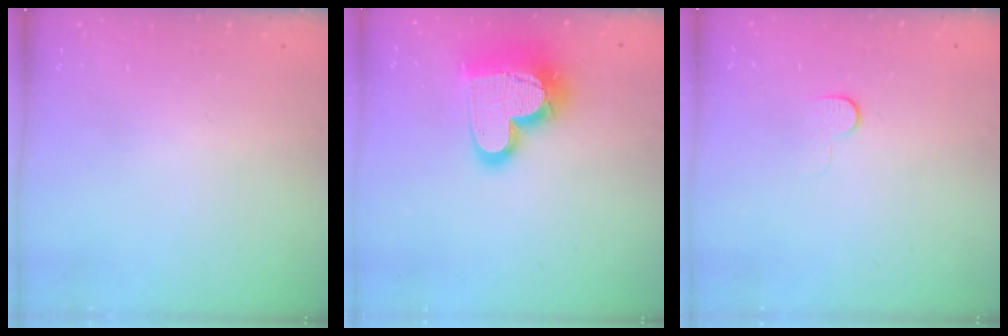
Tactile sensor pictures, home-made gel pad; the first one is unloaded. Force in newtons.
{"total": 20.6, "press": 20.6, "slide": 1.5}
{"total": 4.3, "press": 4.3, "slide": 0.3}